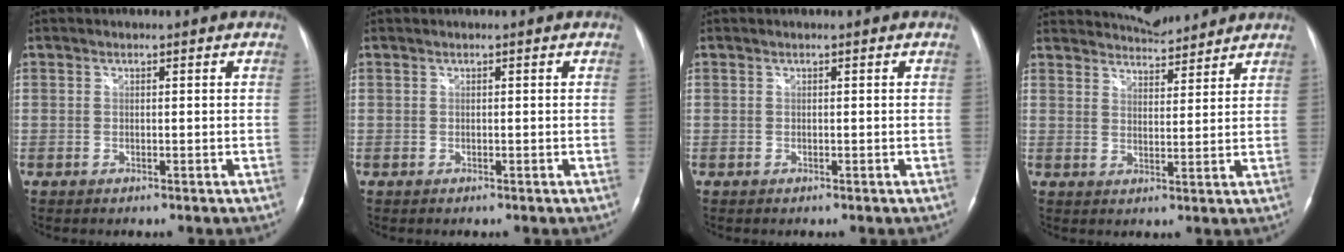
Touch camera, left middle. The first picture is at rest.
{"total": 0.0}
{"total": 0.0}
{"total": 8.3, "force": [8.1, 1.3, 1.6], "torque": [-0.033, 0.009, 0.121]}